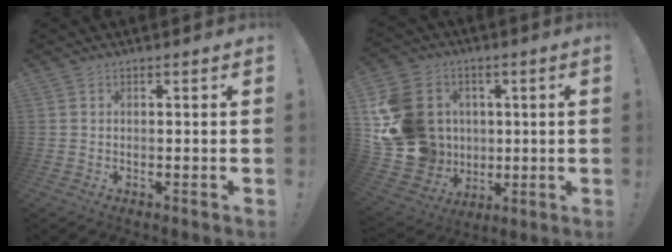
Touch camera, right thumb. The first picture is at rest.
{"total": 21.1, "force": [2.0, 18.8, 9.4], "torque": [-0.186, -0.005, 0.079]}